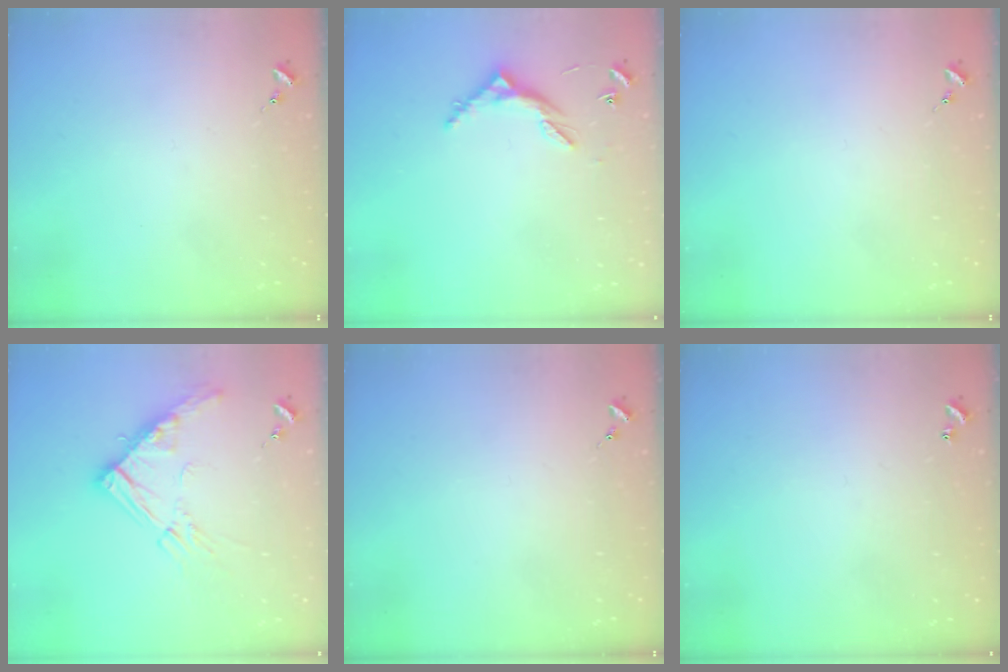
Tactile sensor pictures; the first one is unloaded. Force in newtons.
{"total": 6.1, "press": 6.1, "slide": 0.4}
{"total": 0.0}
{"total": 14.3, "press": 14.2, "slide": 1.4}
{"total": 0.0}
{"total": 0.9, "press": 0.9, "slide": 0.2}